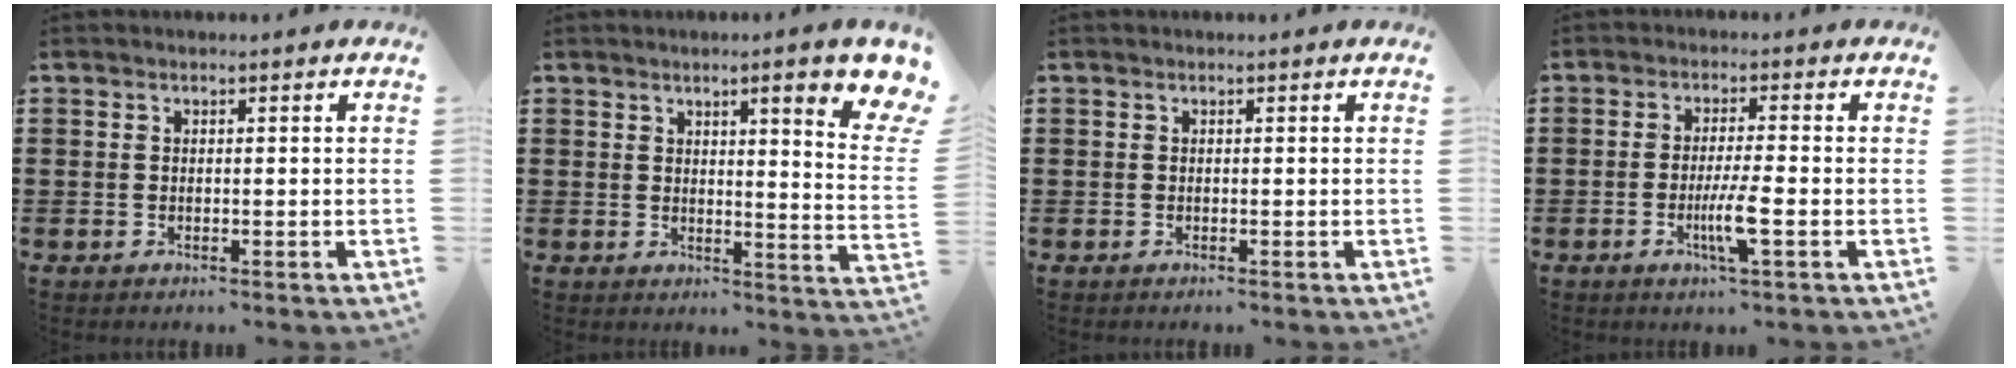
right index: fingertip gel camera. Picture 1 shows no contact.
{"total": 7.6, "force": [4.0, 1.3, 6.3], "torque": [-0.093, -0.027, 0.057]}
{"total": 0.0}
{"total": 5.3, "force": [-1.8, 0.2, 5.0], "torque": [-0.097, -0.018, -0.033]}